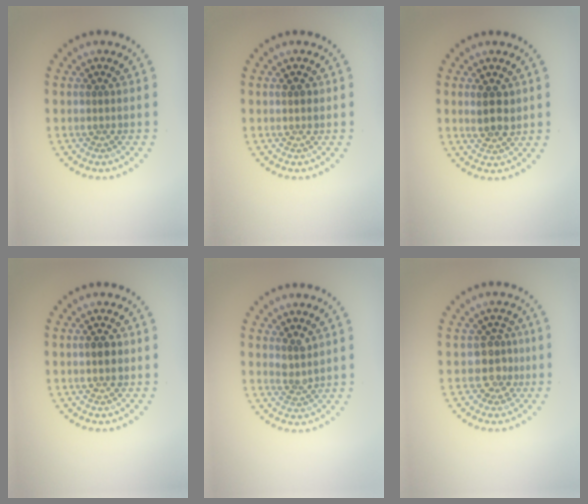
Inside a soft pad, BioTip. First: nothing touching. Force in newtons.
{"total": 1.0, "press": 1.0, "slide": 0.3}
{"total": 2.7, "press": 2.6, "slide": 0.9}
{"total": 2.0, "press": 2.0, "slide": 0.2}
{"total": 1.7, "press": 1.2, "slide": 1.2}
{"total": 2.5, "press": 1.9, "slide": 1.6}